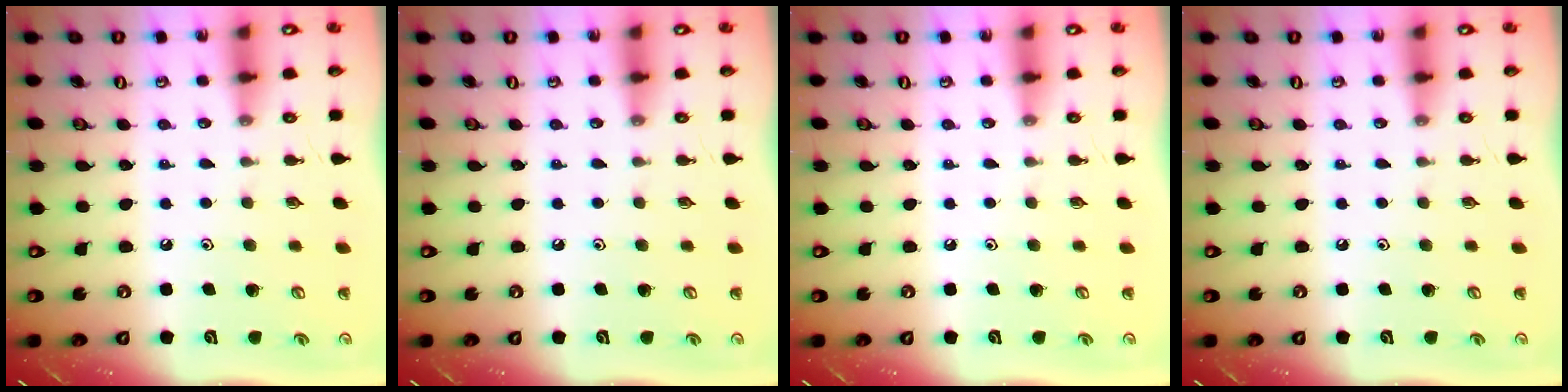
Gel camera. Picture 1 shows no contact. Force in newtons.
{"total": 0.0}
{"total": 0.0}
{"total": 0.0}